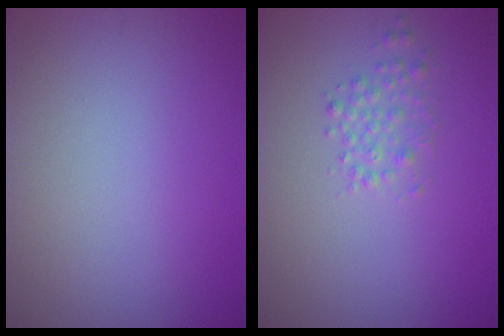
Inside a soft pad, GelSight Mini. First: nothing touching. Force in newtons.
{"total": 1.6, "press": 1.6, "slide": 0.0}